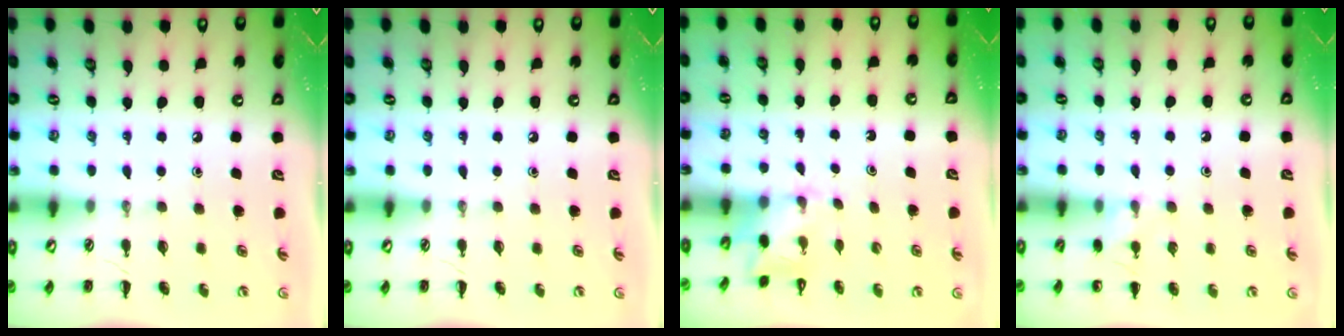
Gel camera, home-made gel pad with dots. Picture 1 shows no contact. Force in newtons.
{"total": 0.0}
{"total": 2.0, "press": 2.0, "slide": 0.5}
{"total": 5.9, "press": 5.6, "slide": 2.0}